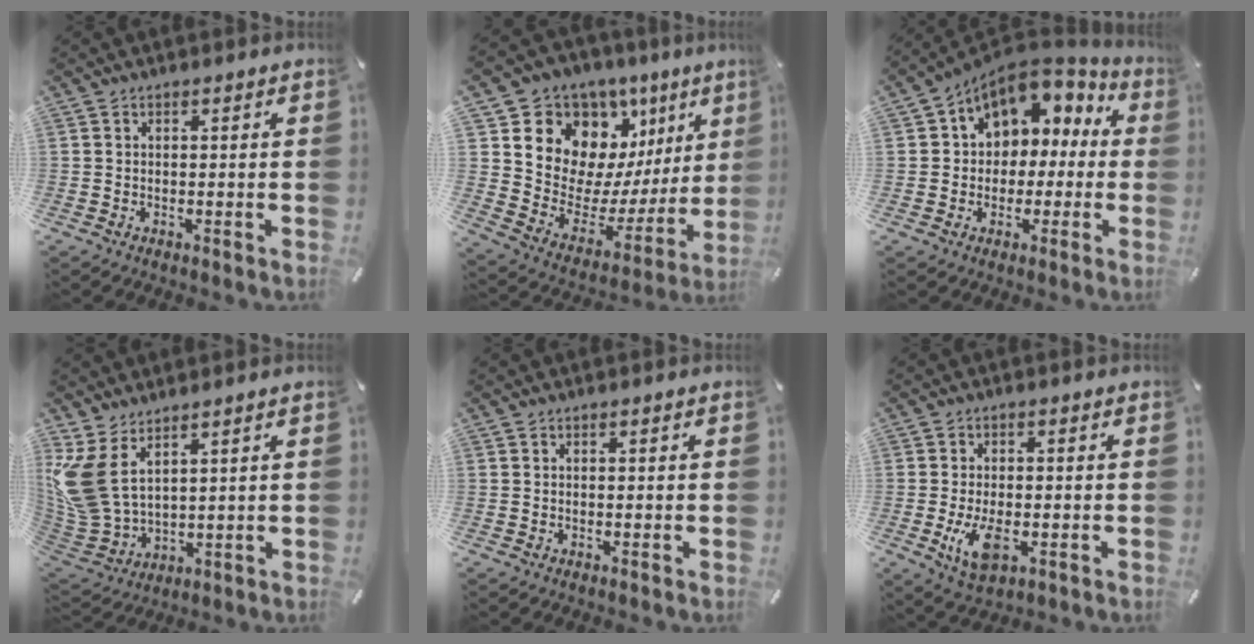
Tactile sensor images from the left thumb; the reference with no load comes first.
{"total": 11.6, "force": [7.1, 8.9, 2.4], "torque": [-0.035, -0.095, 0.135]}
{"total": 8.9, "force": [3.3, 7.8, 2.6], "torque": [-0.051, -0.022, 0.068]}
{"total": 13.6, "force": [6.2, 8.1, 9.1], "torque": [-0.226, -0.035, 0.118]}
{"total": 0.0}
{"total": 7.5, "force": [-1.9, 4.1, 5.9], "torque": [-0.126, -0.007, -0.036]}